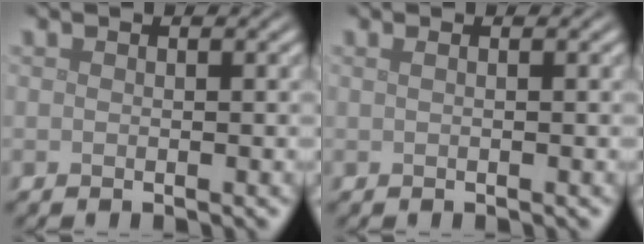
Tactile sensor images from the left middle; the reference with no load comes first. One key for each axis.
{"total": 1.0, "fx": 0.4, "fy": 0.5, "fz": 0.8, "tx": -0.005, "ty": -0.004, "tz": -0.003}